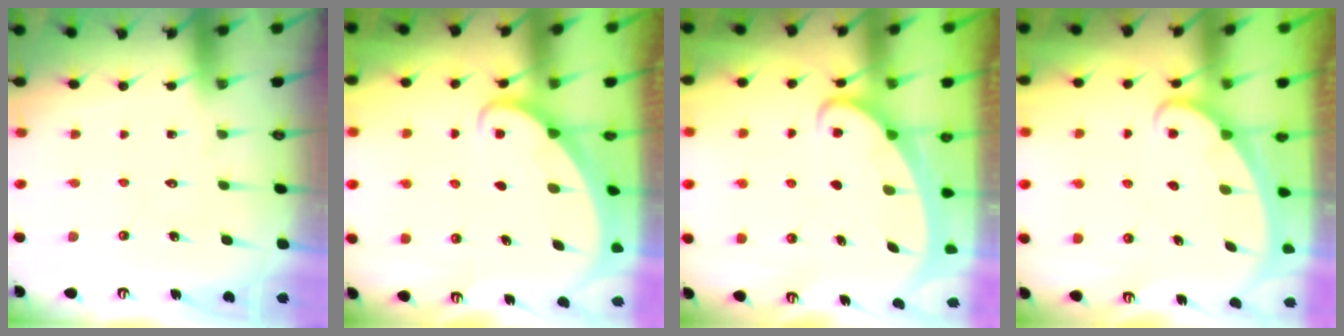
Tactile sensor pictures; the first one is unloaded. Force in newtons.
{"total": 2.1, "press": 2.1, "slide": 0.2}
{"total": 2.1, "press": 2.0, "slide": 0.3}
{"total": 1.8, "press": 1.8, "slide": 0.1}